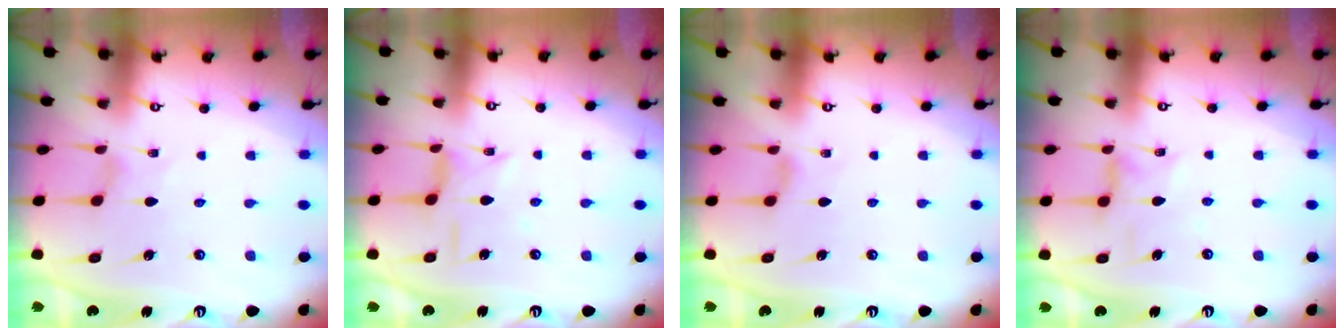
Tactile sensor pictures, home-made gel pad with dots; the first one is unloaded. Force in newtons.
{"total": 2.9, "press": 2.8, "slide": 0.5}
{"total": 1.9, "press": 1.9, "slide": 0.4}
{"total": 1.3, "press": 1.3, "slide": 0.2}